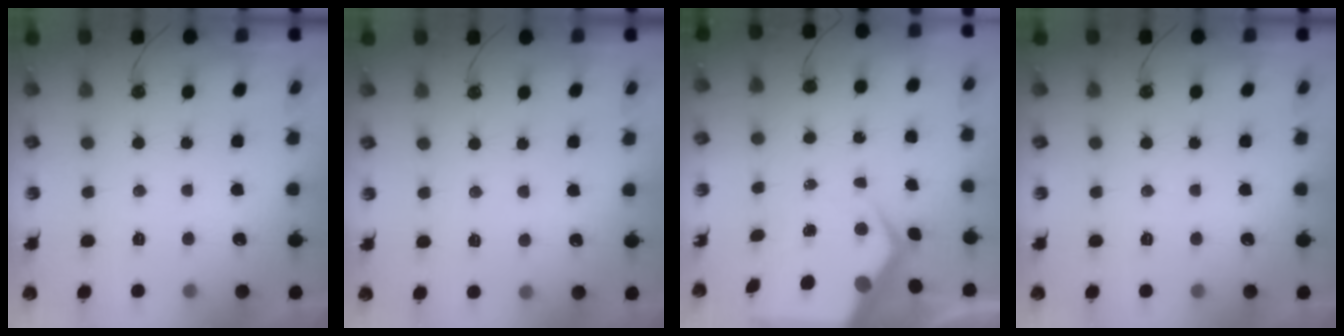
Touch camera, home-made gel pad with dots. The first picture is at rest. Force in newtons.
{"total": 2.0, "press": 2.0, "slide": 0.3}
{"total": 7.9, "press": 7.8, "slide": 0.8}
{"total": 0.0}